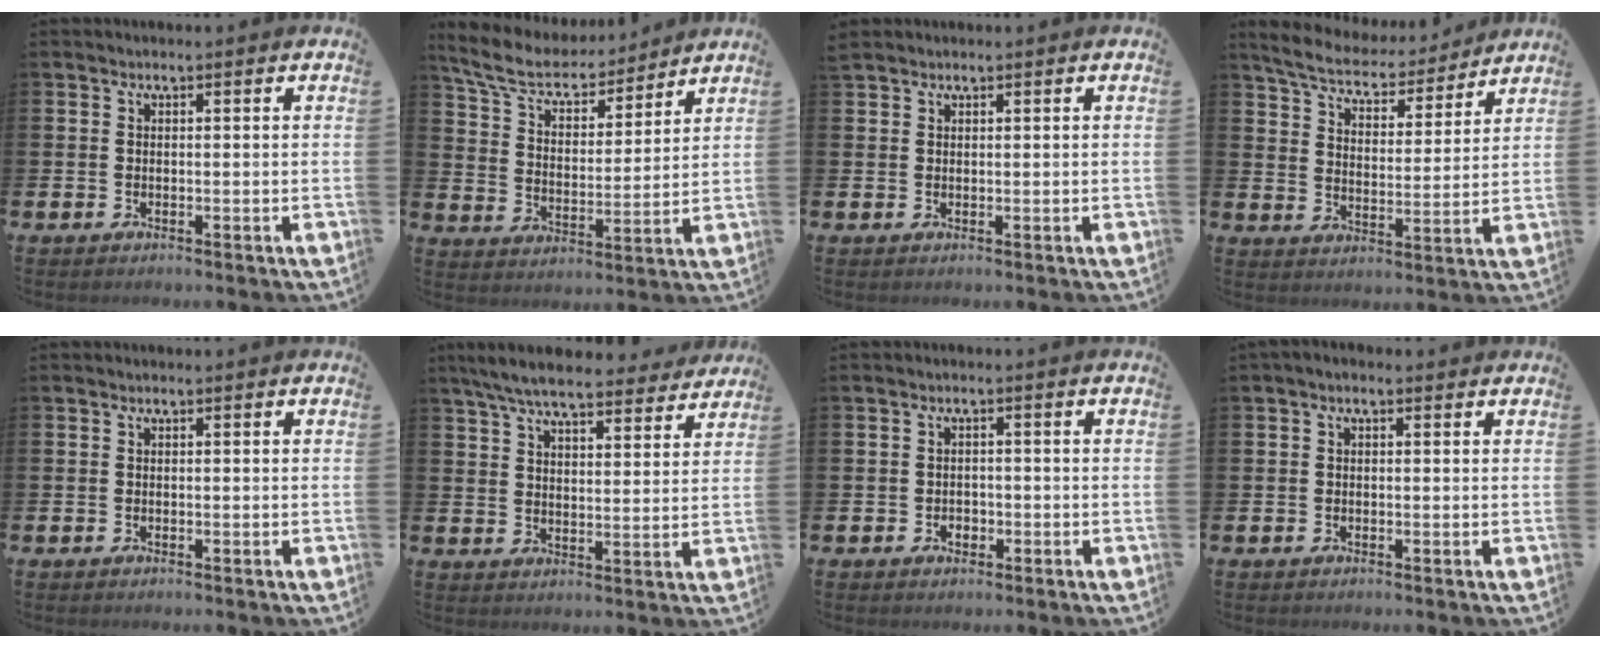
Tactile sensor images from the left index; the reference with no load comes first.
{"total": 8.5, "force": [7.7, 2.4, 2.5], "torque": [-0.085, -0.050, 0.137]}
{"total": 1.2, "force": [1.2, 0.4, 0.1], "torque": [0.008, -0.002, 0.020]}
{"total": 6.9, "force": [6.5, 1.4, 1.6], "torque": [-0.061, -0.048, 0.112]}
{"total": 0.0}
{"total": 7.6, "force": [7.0, 1.6, 2.6], "torque": [-0.062, -0.039, 0.122]}
{"total": 1.4, "force": [-0.6, 1.2, 0.5], "torque": [-0.003, 0.000, -0.015]}
{"total": 0.7, "force": [0.0, 0.4, 0.6], "torque": [0.001, 0.002, -0.004]}